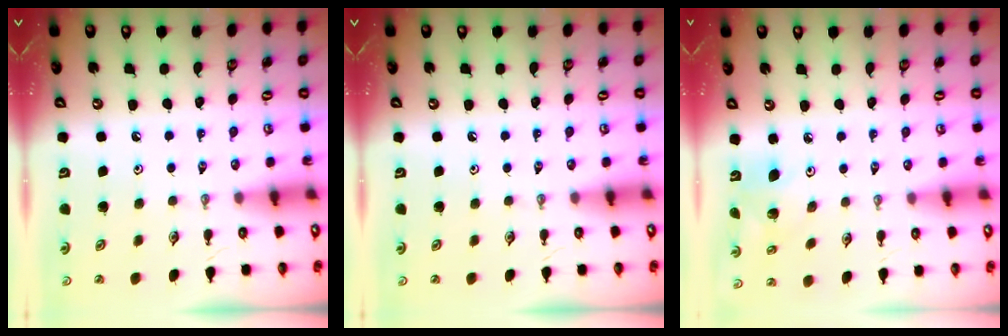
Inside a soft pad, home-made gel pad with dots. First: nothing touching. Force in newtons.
{"total": 0.0}
{"total": 6.2, "press": 5.9, "slide": 1.8}